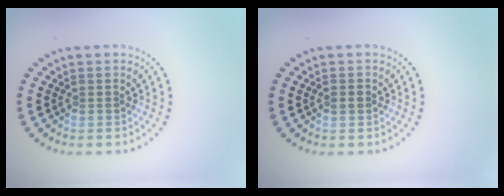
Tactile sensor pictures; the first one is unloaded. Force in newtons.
{"total": 1.1, "press": 1.1, "slide": 0.1}